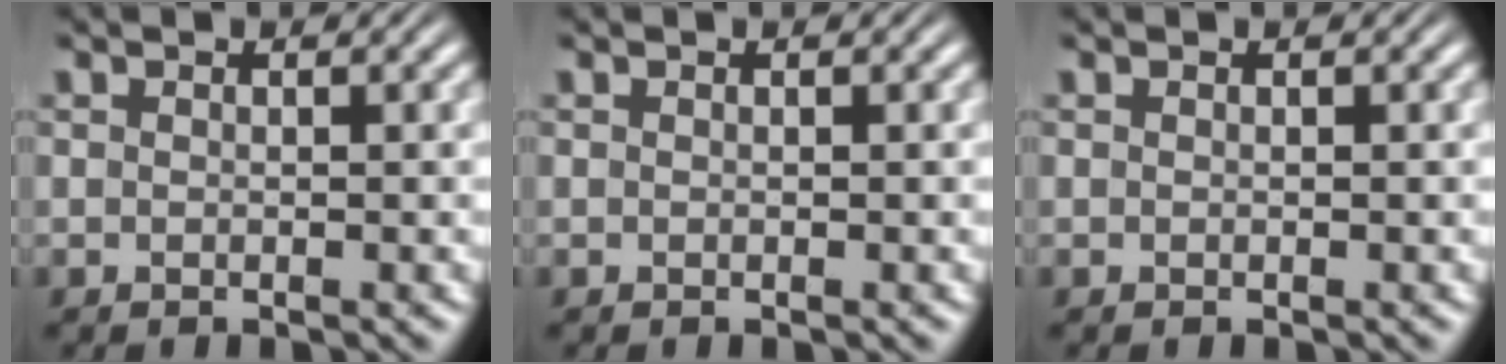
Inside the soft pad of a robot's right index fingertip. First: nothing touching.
{"total": 0.0}
{"total": 0.0}